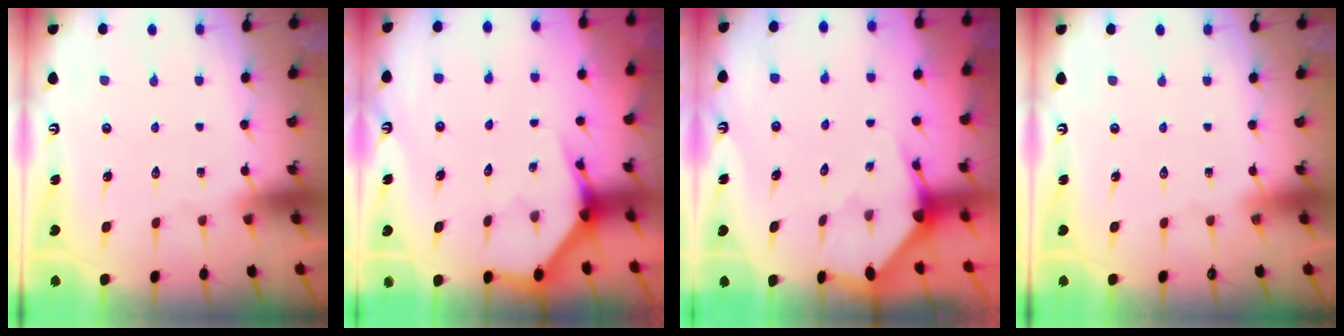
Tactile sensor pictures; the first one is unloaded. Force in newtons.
{"total": 3.8, "press": 3.8, "slide": 0.2}
{"total": 2.9, "press": 2.9, "slide": 0.3}
{"total": 0.0}